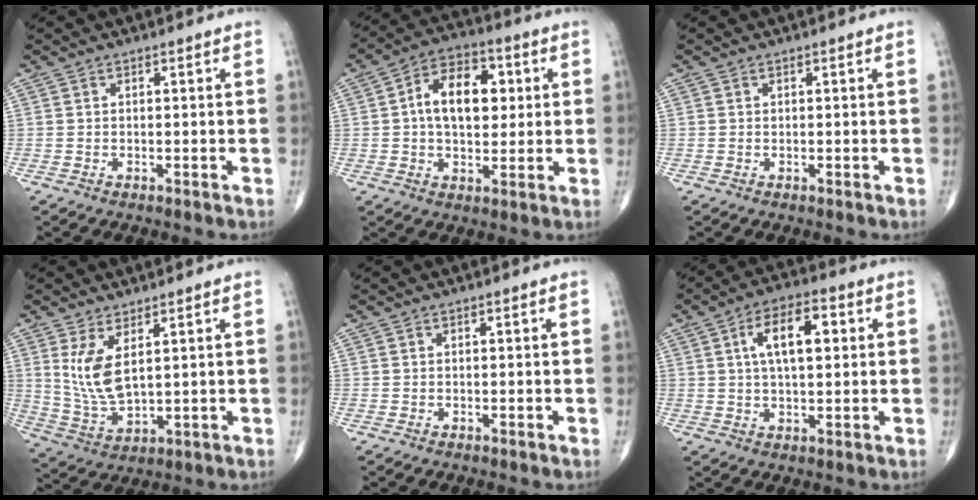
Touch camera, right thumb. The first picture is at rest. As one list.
[{"total": 12.7, "force": [1.9, 7.7, 9.9], "torque": [-0.134, 0.012, 0.023]}, {"total": 0.0}, {"total": 8.5, "force": [2.8, 3.6, 7.1], "torque": [-0.143, -0.025, 0.070]}, {"total": 0.0}, {"total": 10.3, "force": [2.5, 4.8, 8.8], "torque": [-0.136, 0.011, 0.036]}]